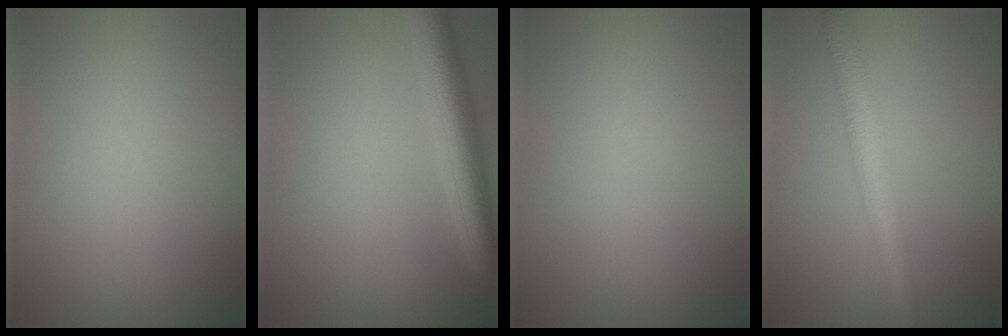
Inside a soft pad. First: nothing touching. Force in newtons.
{"total": 4.9, "press": 4.9, "slide": 0.3}
{"total": 0.0}
{"total": 4.0, "press": 4.0, "slide": 0.1}